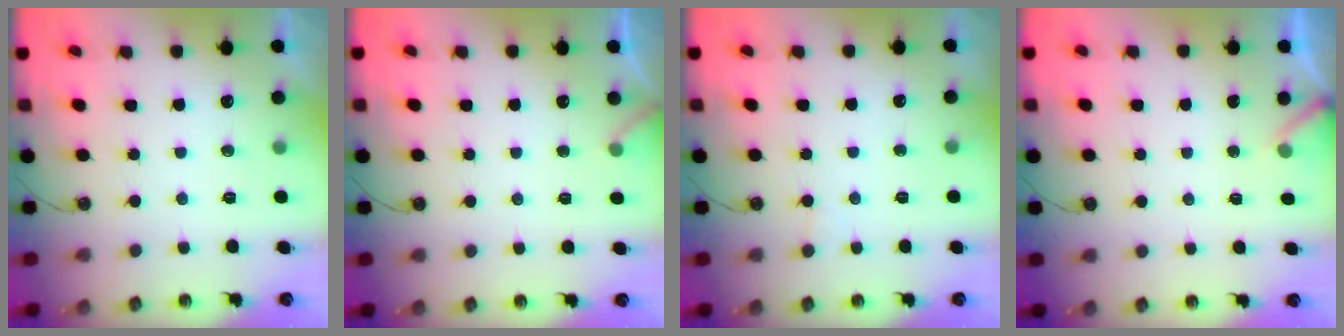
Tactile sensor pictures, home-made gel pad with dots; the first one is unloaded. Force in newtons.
{"total": 5.2, "press": 5.2, "slide": 0.3}
{"total": 2.9, "press": 2.9, "slide": 0.2}
{"total": 4.4, "press": 4.4, "slide": 0.2}